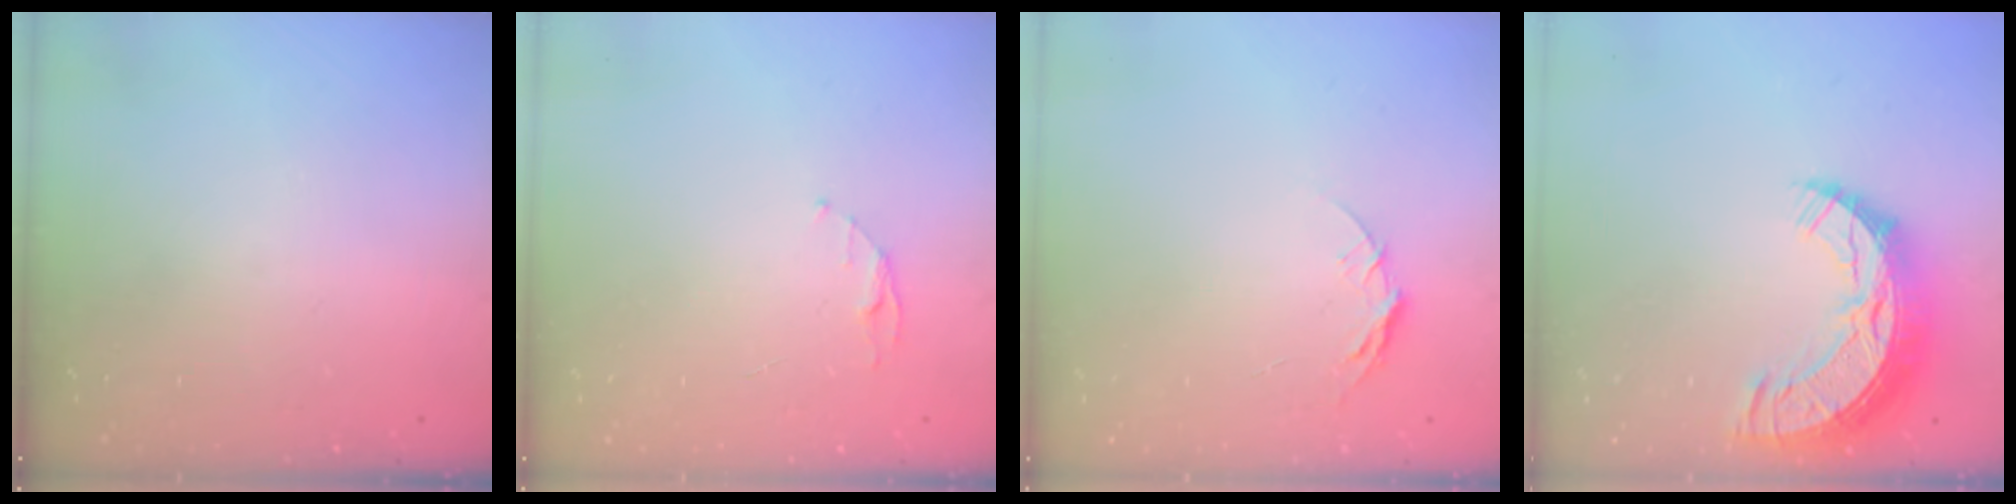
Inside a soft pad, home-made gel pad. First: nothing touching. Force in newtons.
{"total": 4.4, "press": 4.4, "slide": 0.5}
{"total": 6.5, "press": 6.5, "slide": 0.6}
{"total": 14.4, "press": 14.3, "slide": 1.2}